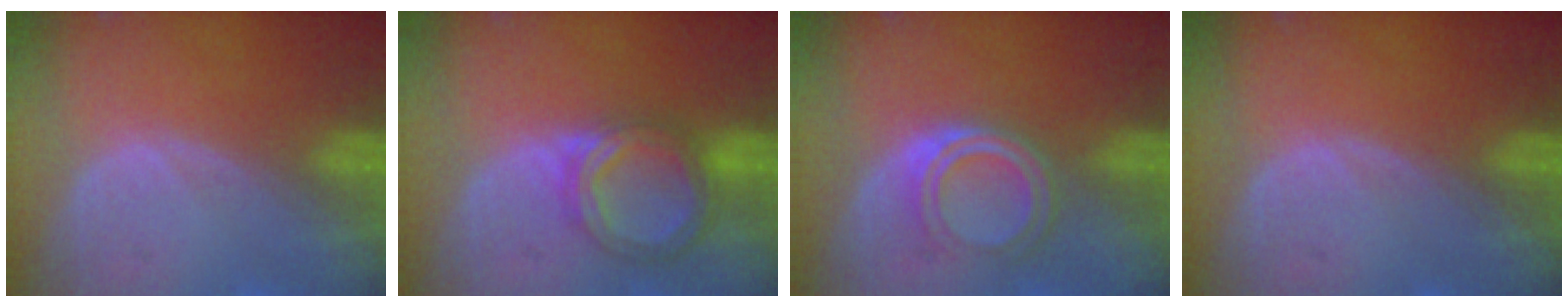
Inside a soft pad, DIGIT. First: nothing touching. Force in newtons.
{"total": 5.9, "press": 5.9, "slide": 0.3}
{"total": 5.1, "press": 4.5, "slide": 2.4}
{"total": 0.0}